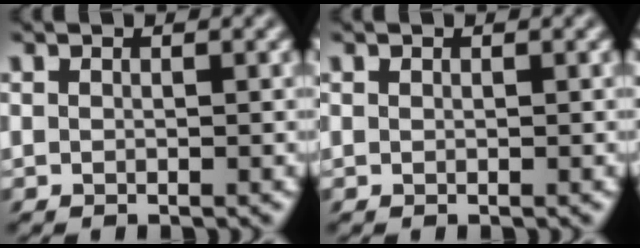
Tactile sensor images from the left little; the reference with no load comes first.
{"total": 0.0}